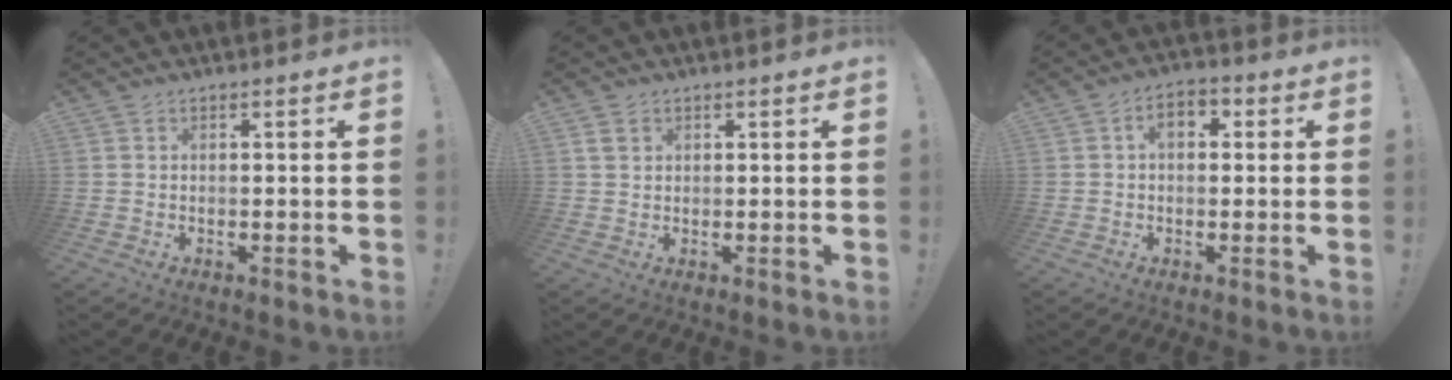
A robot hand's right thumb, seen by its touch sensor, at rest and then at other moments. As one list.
[{"total": 2.3, "force": [1.1, 1.7, 1.0], "torque": [-0.016, 0.001, 0.021]}, {"total": 5.2, "force": [1.0, 3.4, 3.8], "torque": [-0.054, 0.007, 0.015]}]